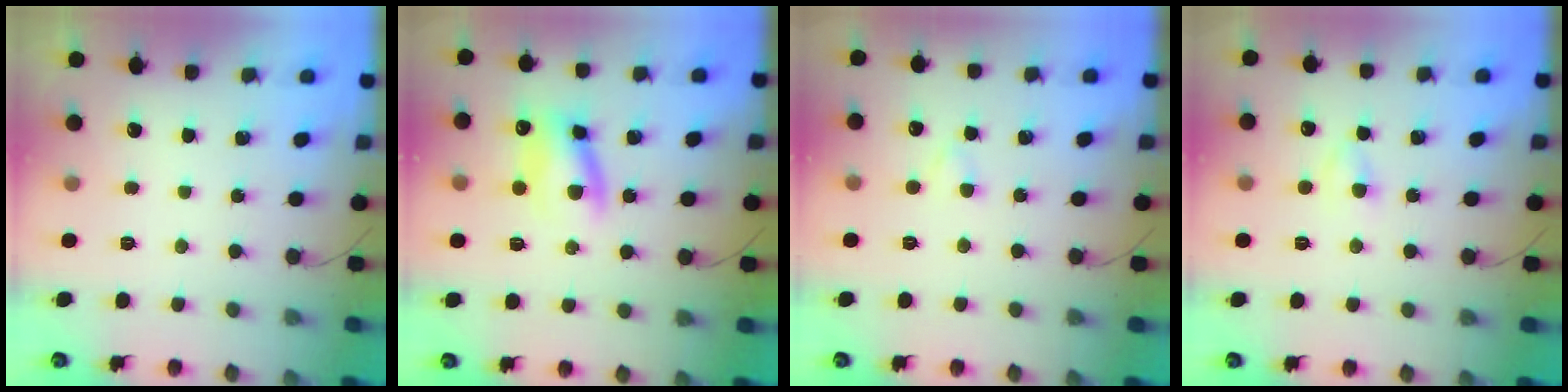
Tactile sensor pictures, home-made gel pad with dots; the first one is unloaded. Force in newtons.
{"total": 9.6, "press": 9.4, "slide": 1.8}
{"total": 1.8, "press": 1.6, "slide": 0.9}
{"total": 3.0, "press": 2.8, "slide": 1.2}